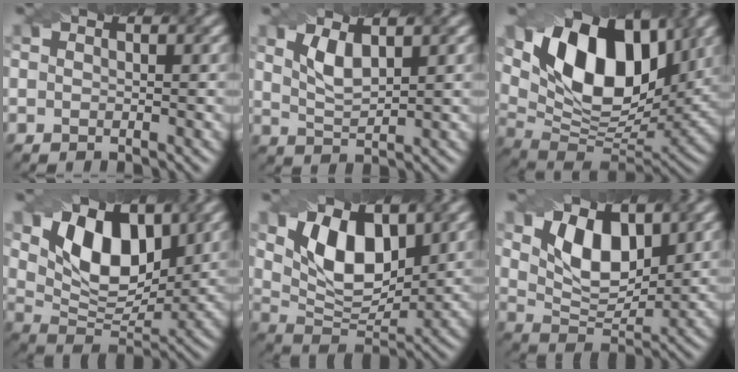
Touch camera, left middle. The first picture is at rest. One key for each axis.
{"total": 2.8, "fx": 1.5, "fy": 1.0, "fz": 2.2, "tx": -0.050, "ty": -0.005, "tz": 0.033}
{"total": 14.0, "fx": 5.1, "fy": 7.8, "fz": 10.5, "tx": -0.172, "ty": 0.007, "tz": 0.085}
{"total": 8.8, "fx": 3.3, "fy": 5.1, "fz": 6.4, "tx": -0.119, "ty": -0.009, "tz": 0.055}
{"total": 7.7, "fx": 3.0, "fy": 4.2, "fz": 5.7, "tx": -0.106, "ty": -0.007, "tz": 0.054}
{"total": 6.2, "fx": 2.5, "fy": 3.4, "fz": 4.5, "tx": -0.086, "ty": -0.009, "tz": 0.044}